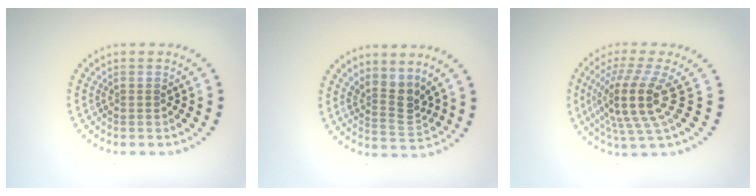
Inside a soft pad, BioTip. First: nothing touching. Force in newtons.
{"total": 2.9, "press": 2.1, "slide": 2.0}
{"total": 5.2, "press": 3.8, "slide": 3.5}